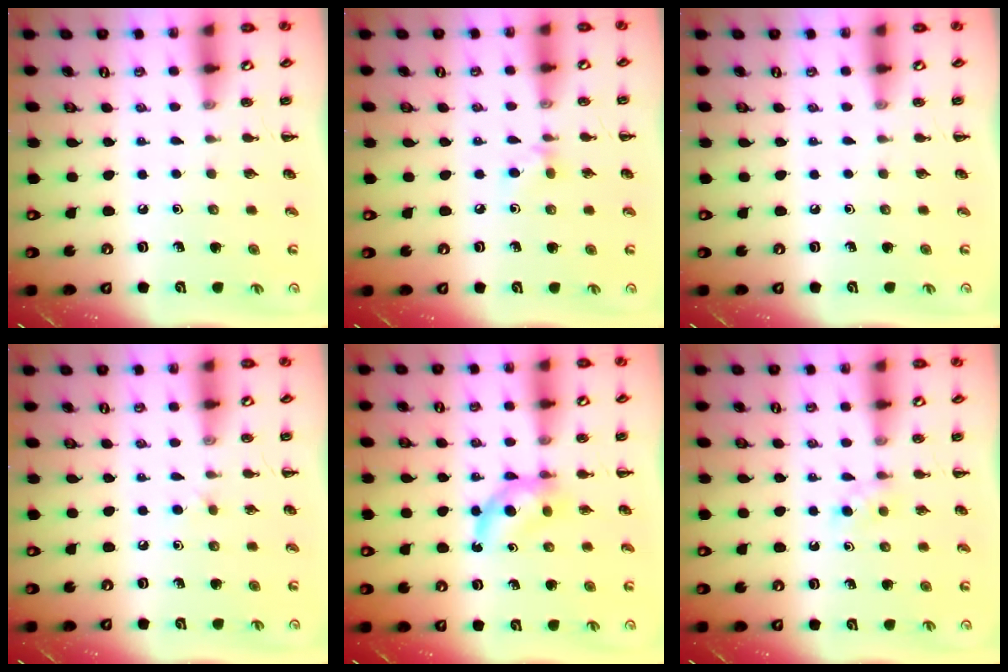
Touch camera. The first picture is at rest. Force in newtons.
{"total": 4.8, "press": 4.4, "slide": 1.9}
{"total": 0.0}
{"total": 2.2, "press": 2.0, "slide": 1.0}
{"total": 4.7, "press": 4.5, "slide": 1.2}
{"total": 2.7, "press": 2.5, "slide": 1.0}